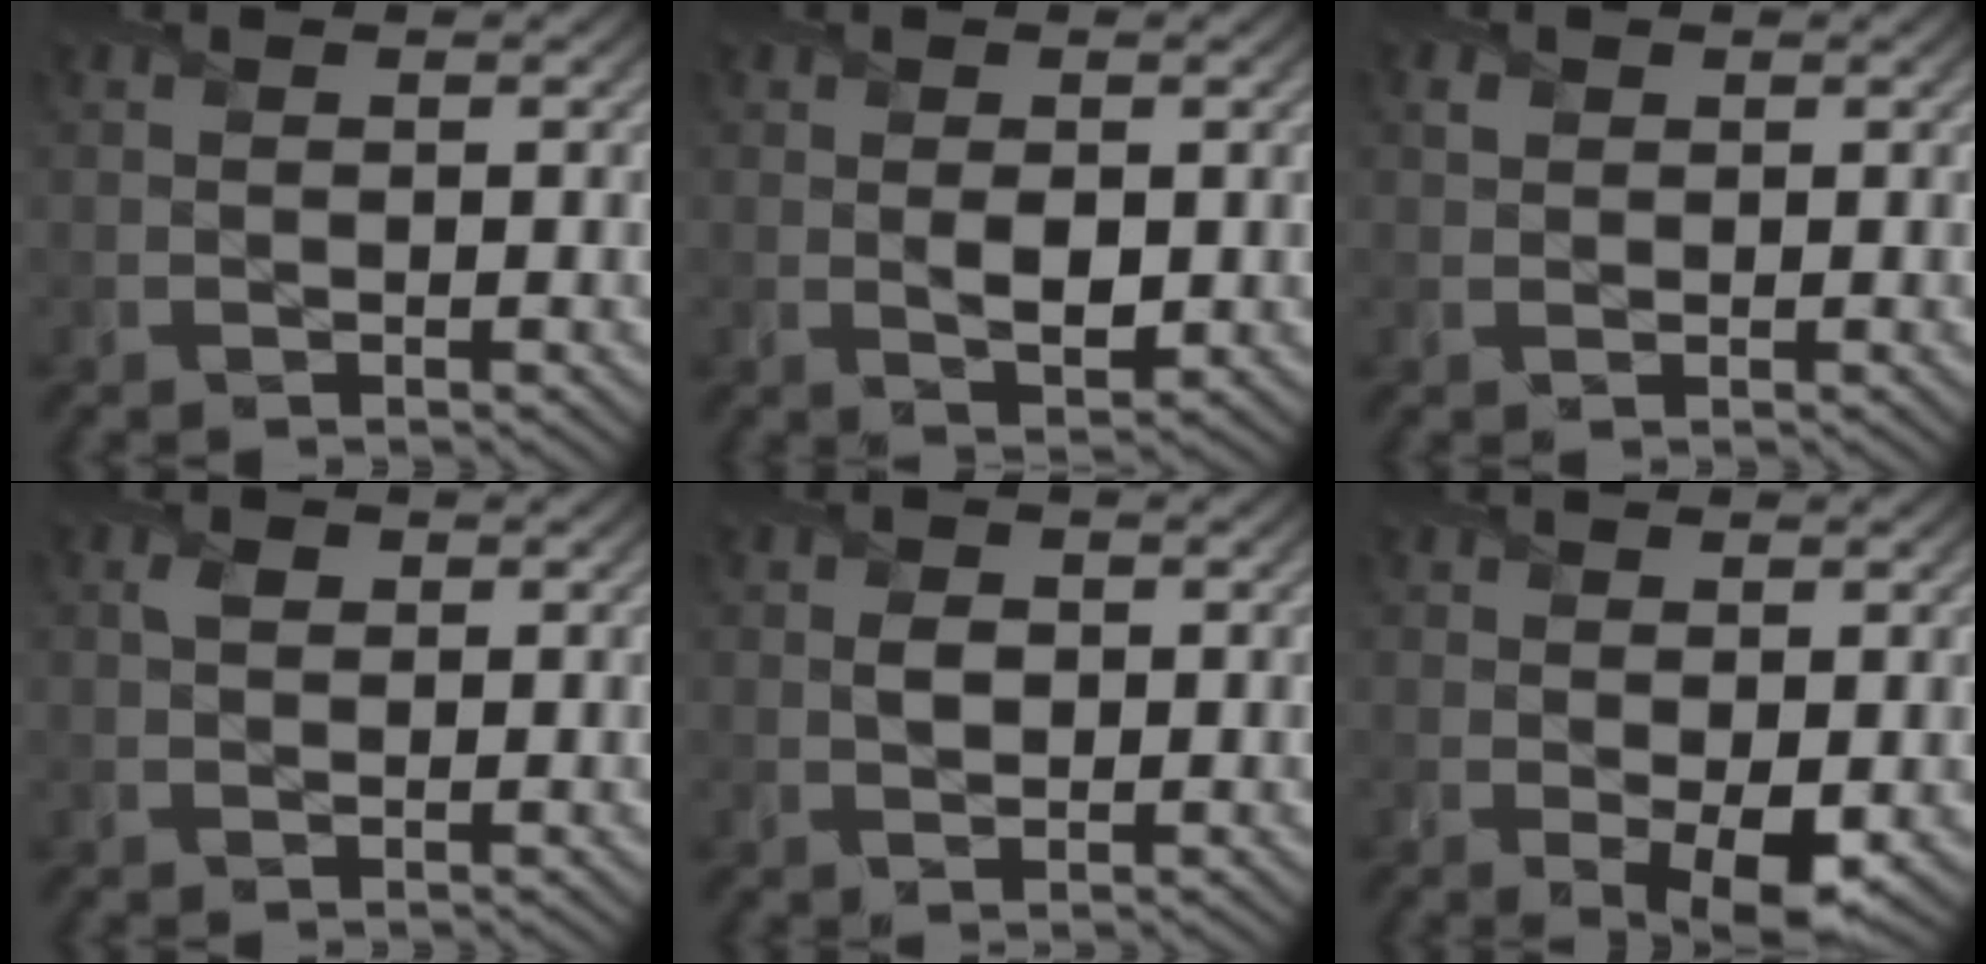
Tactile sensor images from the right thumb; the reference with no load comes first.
{"total": 2.6, "force": [0.3, 1.7, 2.0], "torque": [-0.042, -0.010, 0.008]}
{"total": 1.3, "force": [0.6, 1.1, 0.4], "torque": [-0.007, -0.001, 0.008]}
{"total": 1.3, "force": [0.6, 0.9, 0.8], "torque": [-0.019, 0.003, 0.008]}
{"total": 1.8, "force": [0.4, 1.5, 1.0], "torque": [-0.021, -0.003, 0.002]}
{"total": 3.4, "force": [-0.2, 1.7, 3.0], "torque": [-0.052, -0.012, -0.001]}